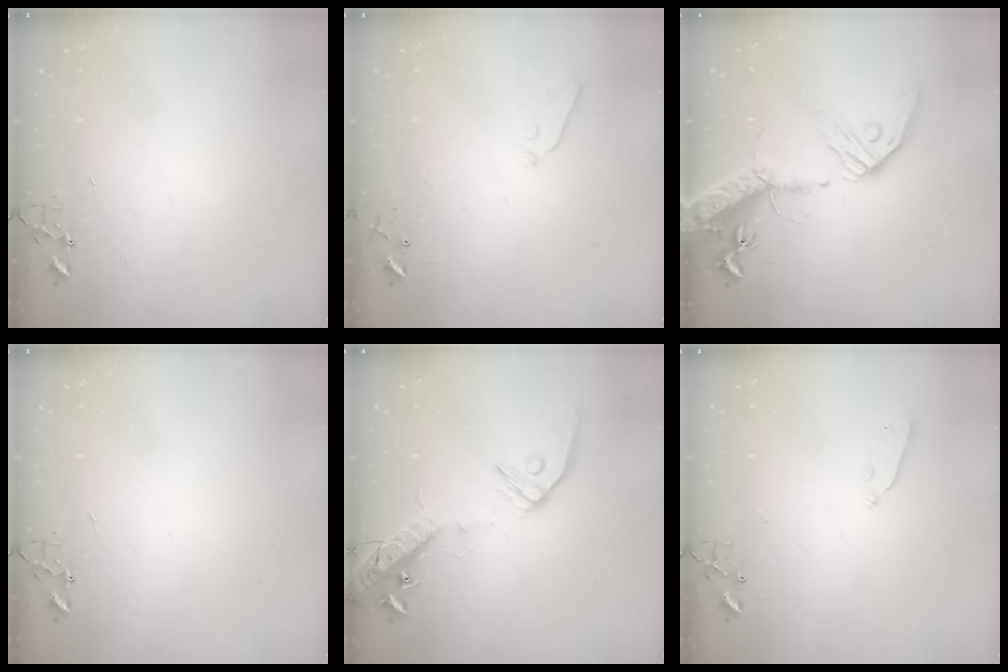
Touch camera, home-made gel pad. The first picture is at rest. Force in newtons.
{"total": 3.7, "press": 3.6, "slide": 0.6}
{"total": 20.5, "press": 20.0, "slide": 4.4}
{"total": 0.0}
{"total": 16.7, "press": 16.3, "slide": 3.5}
{"total": 3.1, "press": 3.0, "slide": 0.4}